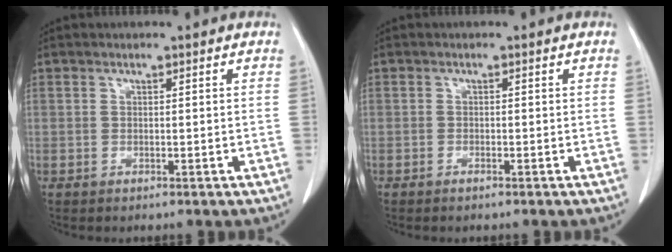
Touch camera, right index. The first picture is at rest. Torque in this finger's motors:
{"motor_torque": [0.03, 0.05, 0.06, 0.01]}